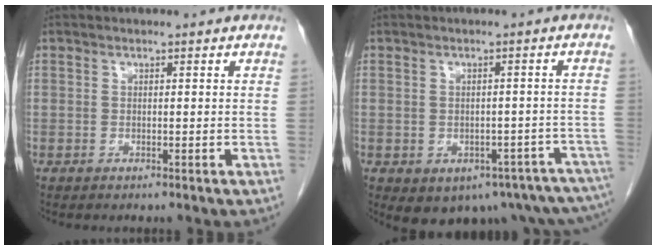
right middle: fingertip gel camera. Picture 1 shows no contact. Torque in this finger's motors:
{"motor_torque": [1.07, -1.07, 0.41, 0.05]}